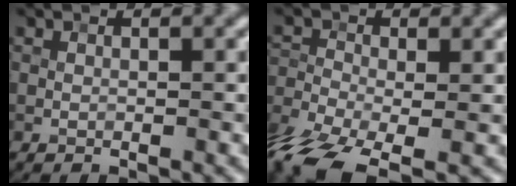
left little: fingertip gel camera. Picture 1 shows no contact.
{"total": 9.1, "force": [-6.4, 3.6, 5.5], "torque": [-0.128, -0.039, -0.126]}